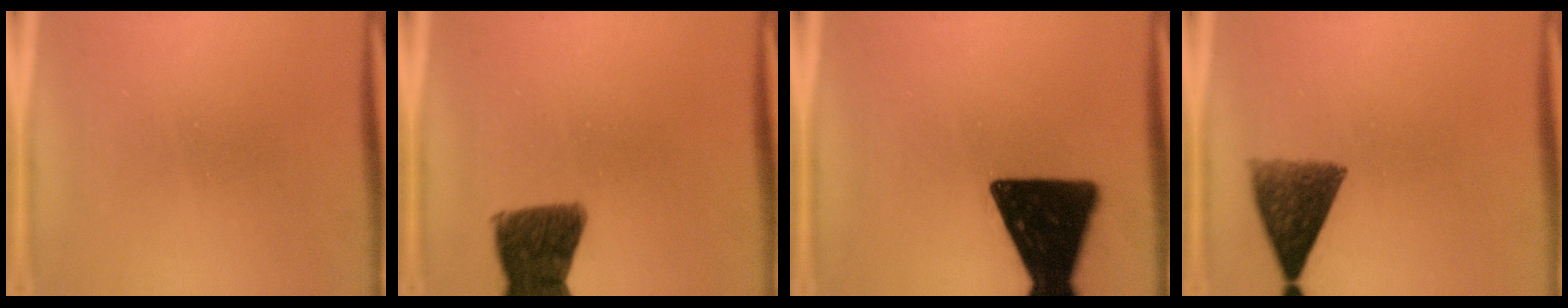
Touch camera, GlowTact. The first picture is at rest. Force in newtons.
{"total": 10.9}
{"total": 17.3}
{"total": 9.0}